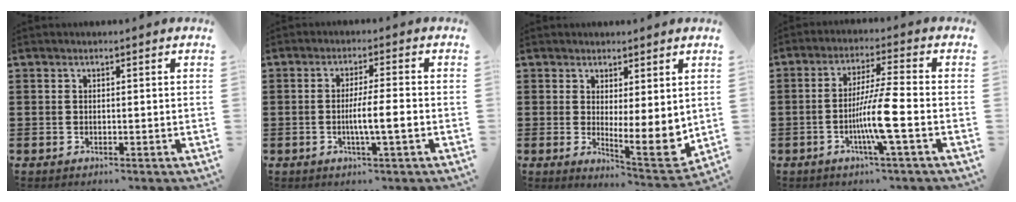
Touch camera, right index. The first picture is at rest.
{"total": 4.9, "force": [-1.1, 0.2, 4.8], "torque": [-0.084, -0.004, -0.022]}
{"total": 5.9, "force": [1.9, 1.7, 5.3], "torque": [-0.075, -0.029, 0.037]}
{"total": 8.4, "force": [-2.6, 0.0, 8.0], "torque": [-0.155, -0.014, -0.055]}